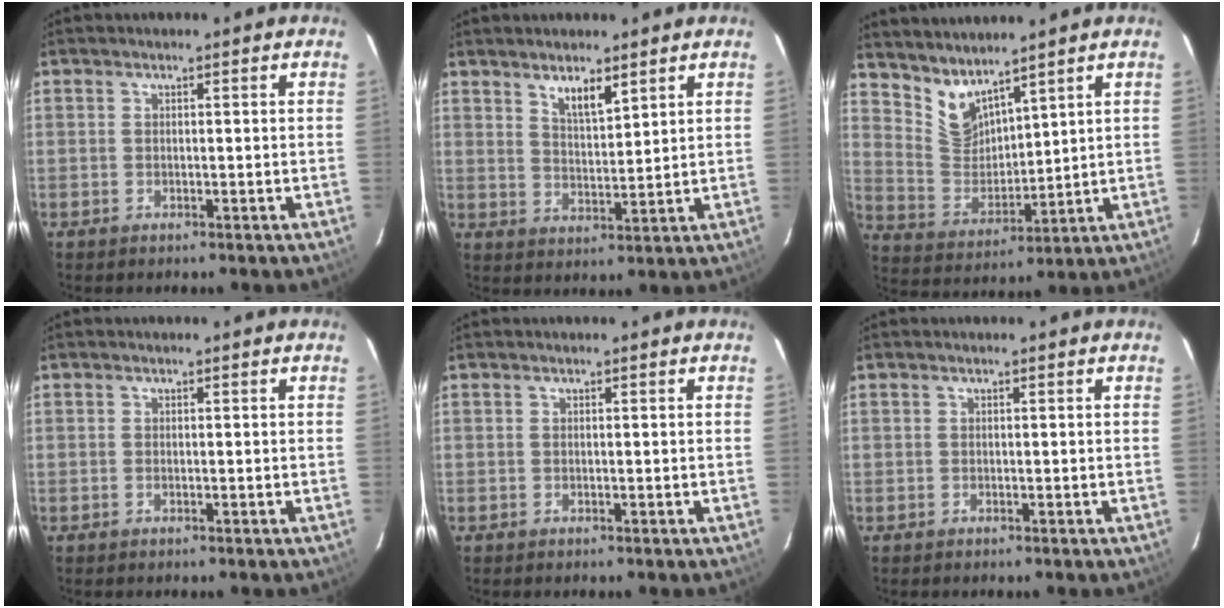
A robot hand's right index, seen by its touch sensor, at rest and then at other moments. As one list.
[{"total": 5.3, "force": [3.8, 1.5, 3.3], "torque": [-0.058, -0.002, 0.070]}, {"total": 7.8, "force": [6.7, 2.8, 2.9], "torque": [-0.059, -0.009, 0.146]}, {"total": 0.0}, {"total": 0.0}, {"total": 0.0}]